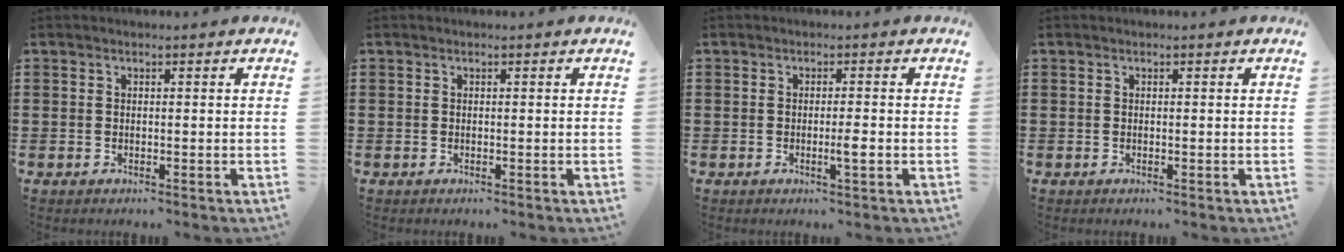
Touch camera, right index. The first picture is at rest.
{"total": 0.0}
{"total": 2.4, "force": [-0.7, 0.2, 2.3], "torque": [-0.045, -0.006, -0.015]}
{"total": 0.0}